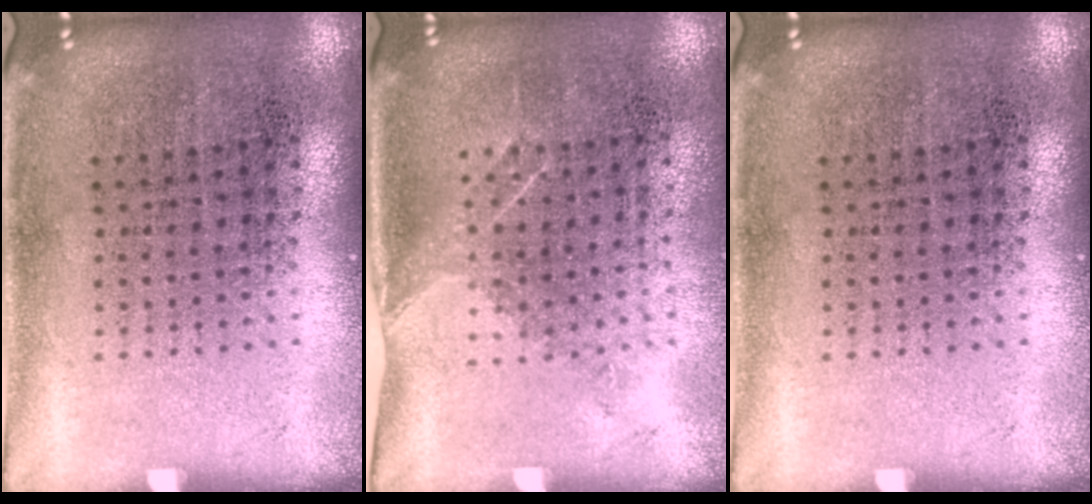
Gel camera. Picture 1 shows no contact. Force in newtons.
{"total": 1.1, "press": 0.9, "slide": 0.7}
{"total": 0.0}